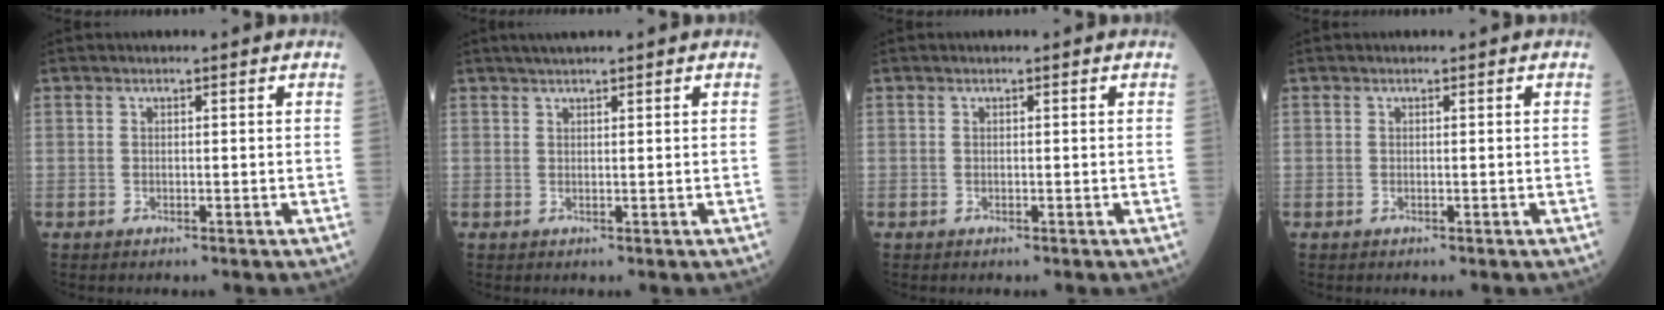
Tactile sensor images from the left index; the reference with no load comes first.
{"total": 3.0, "force": [2.5, -0.1, 1.7], "torque": [-0.023, 0.023, 0.042]}
{"total": 0.0}
{"total": 0.0}